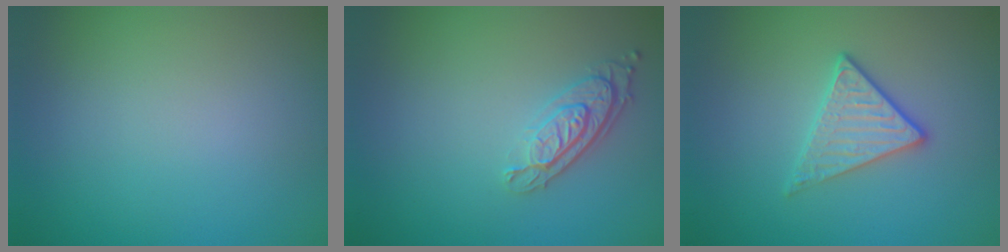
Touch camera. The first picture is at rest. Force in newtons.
{"total": 3.0, "press": 2.3, "slide": 1.9}
{"total": 2.8, "press": 2.5, "slide": 1.2}